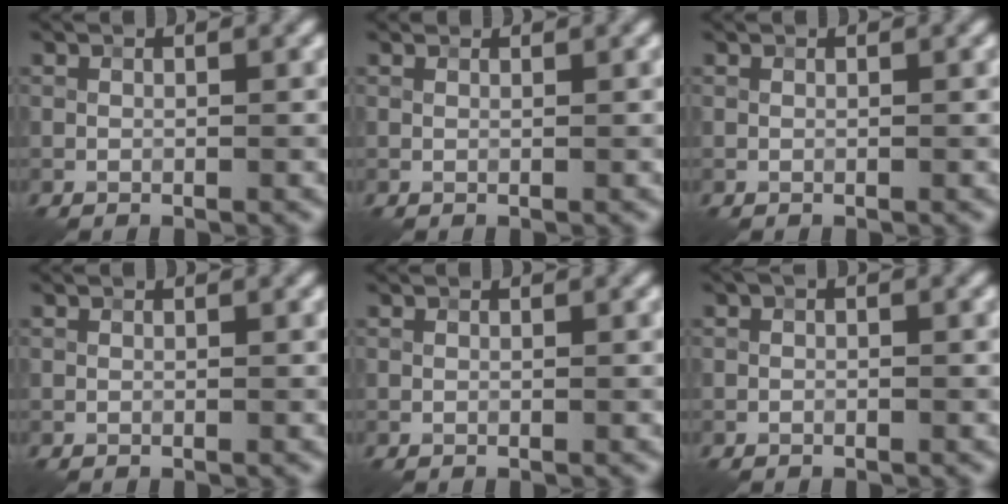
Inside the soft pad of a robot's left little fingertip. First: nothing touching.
{"total": 0.8, "force": [0.8, 0.1, 0.2], "torque": [-0.009, -0.002, 0.007]}
{"total": 0.0}
{"total": 0.0}
{"total": 0.0}
{"total": 0.5, "force": [-0.2, 0.3, 0.4], "torque": [-0.005, 0.001, -0.006]}